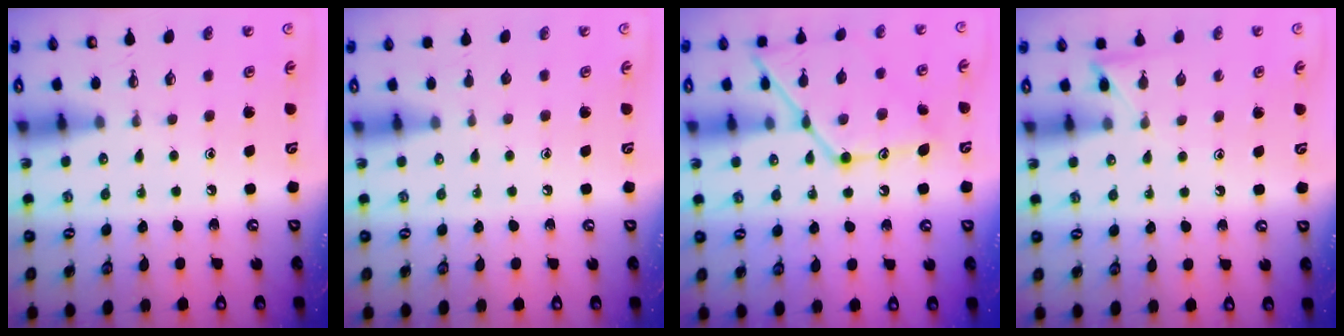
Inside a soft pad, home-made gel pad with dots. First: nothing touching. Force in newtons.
{"total": 0.5, "press": 0.5, "slide": 0.1}
{"total": 17.3, "press": 17.2, "slide": 1.2}
{"total": 4.3, "press": 4.3, "slide": 0.5}